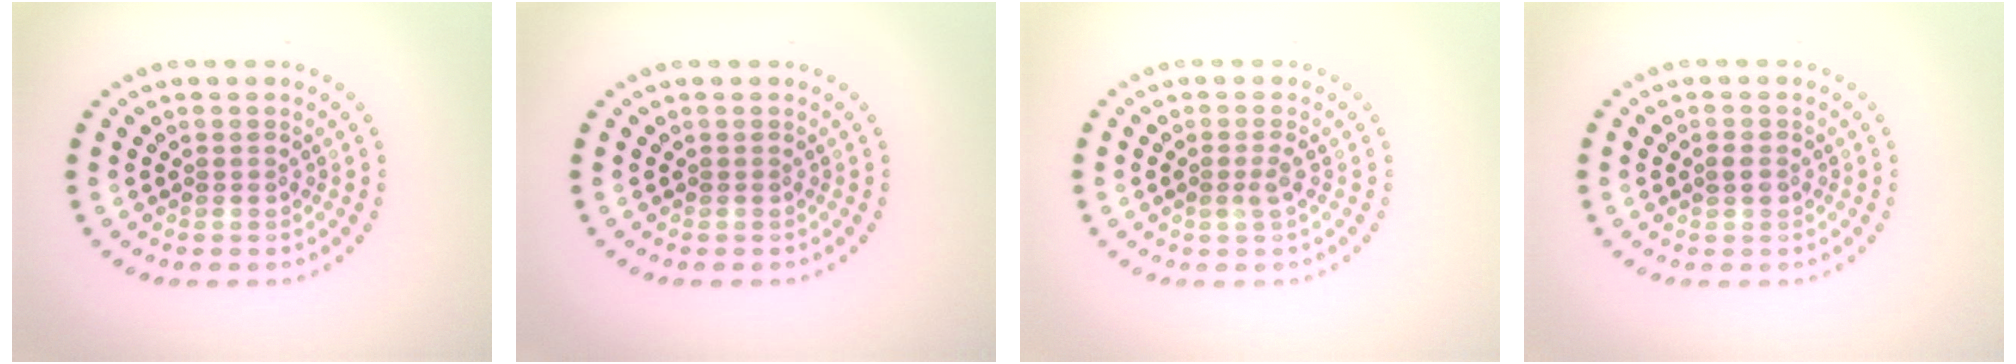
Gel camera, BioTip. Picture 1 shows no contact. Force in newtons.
{"total": 0.0}
{"total": 1.1, "press": 0.9, "slide": 0.7}
{"total": 1.1, "press": 1.1, "slide": 0.3}